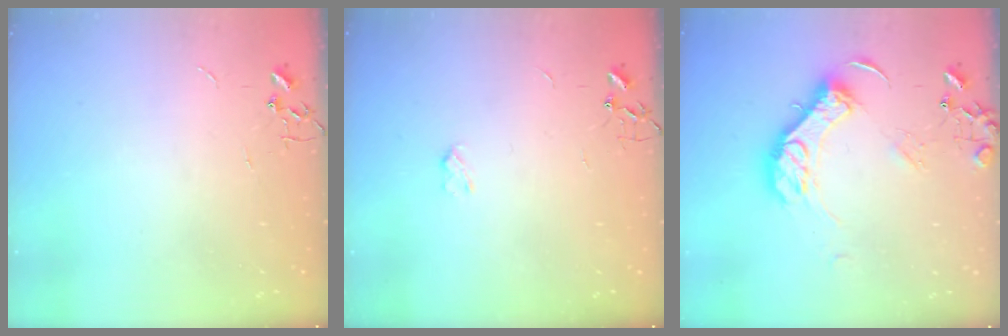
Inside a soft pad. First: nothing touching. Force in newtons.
{"total": 2.6, "press": 2.6, "slide": 0.5}
{"total": 14.1, "press": 14.1, "slide": 1.3}